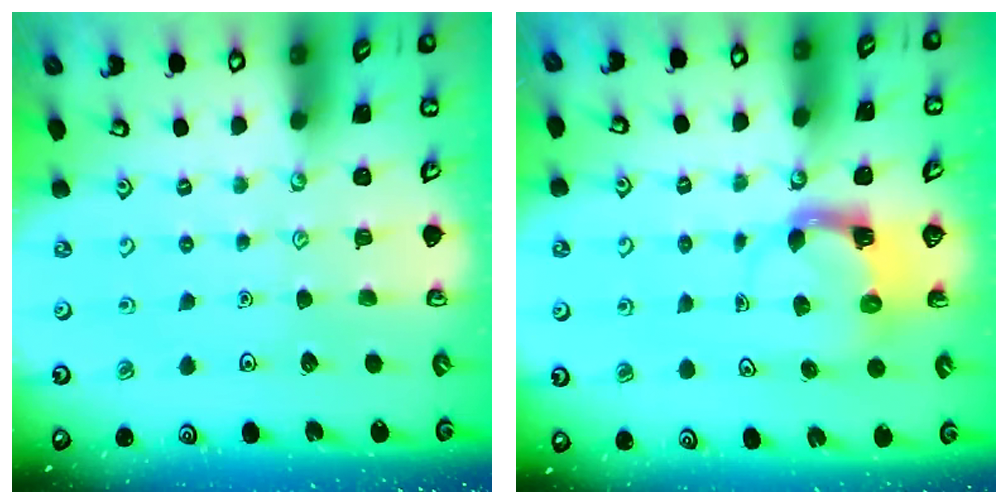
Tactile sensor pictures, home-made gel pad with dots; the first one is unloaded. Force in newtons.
{"total": 3.9, "press": 3.8, "slide": 0.7}